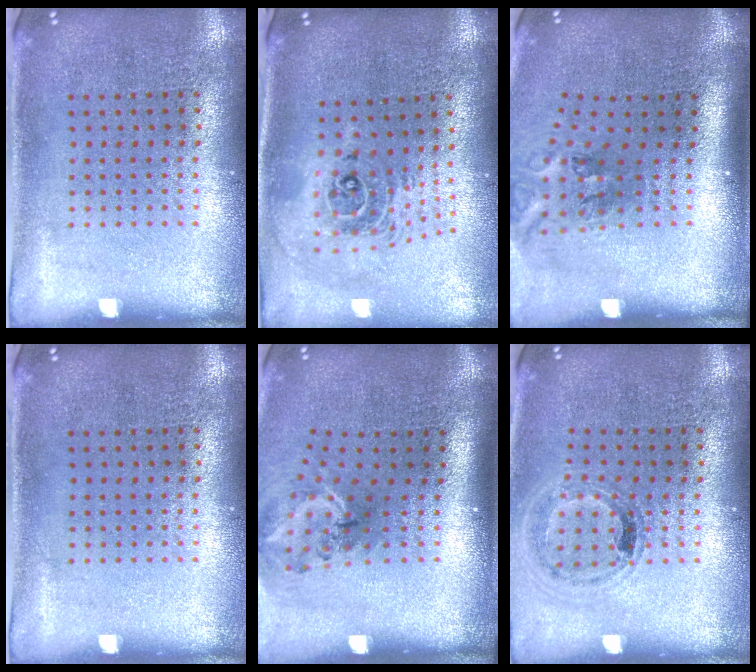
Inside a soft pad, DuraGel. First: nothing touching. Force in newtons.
{"total": 2.3, "press": 1.8, "slide": 1.5}
{"total": 2.0, "press": 1.2, "slide": 1.6}
{"total": 0.0}
{"total": 1.7, "press": 1.2, "slide": 1.3}
{"total": 1.0, "press": 1.0, "slide": 0.0}